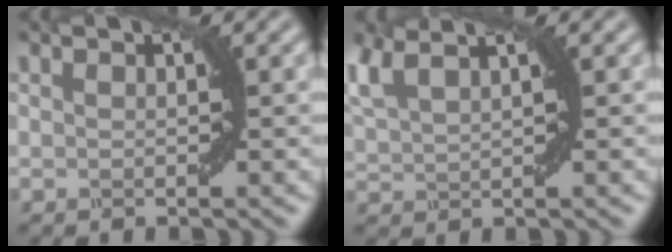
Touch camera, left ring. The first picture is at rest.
{"total": 4.8, "force": [2.9, 2.0, 3.3], "torque": [-0.087, 0.027, 0.045]}